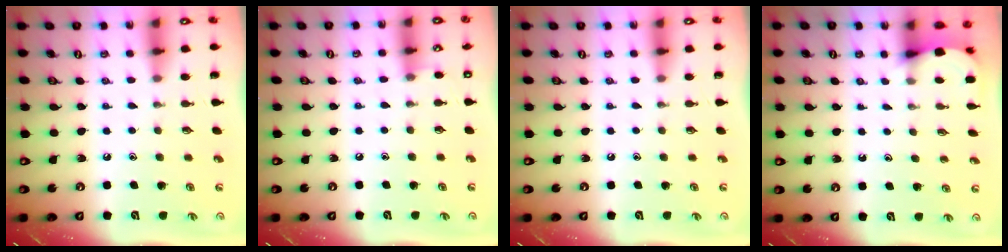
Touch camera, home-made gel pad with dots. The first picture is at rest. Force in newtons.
{"total": 3.9, "press": 3.9, "slide": 0.5}
{"total": 0.0}
{"total": 2.5, "press": 2.5, "slide": 0.2}